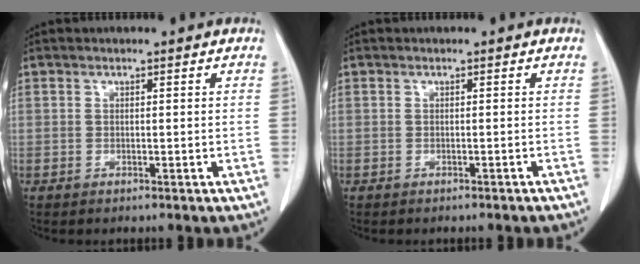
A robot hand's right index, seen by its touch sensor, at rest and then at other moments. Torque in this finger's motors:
{"motor_torque": [0.07, 0.01, -0.02, 0.00]}